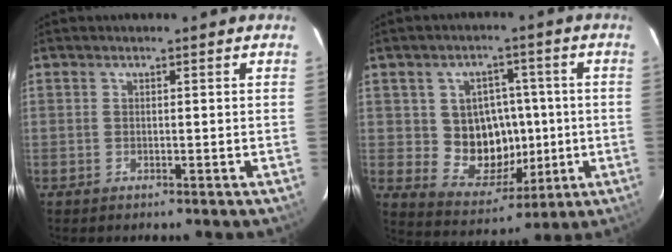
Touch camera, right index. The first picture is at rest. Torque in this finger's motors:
{"motor_torque": [0.23, 0.04, 0.47, 0.04]}